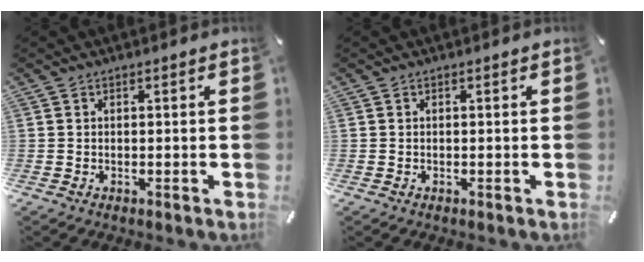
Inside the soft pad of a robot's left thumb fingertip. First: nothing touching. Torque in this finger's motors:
{"motor_torque": [-0.02, 0.01, -0.02, 0.09, 0.00]}